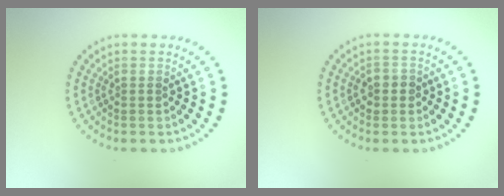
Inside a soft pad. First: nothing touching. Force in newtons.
{"total": 1.6, "press": 1.5, "slide": 0.4}